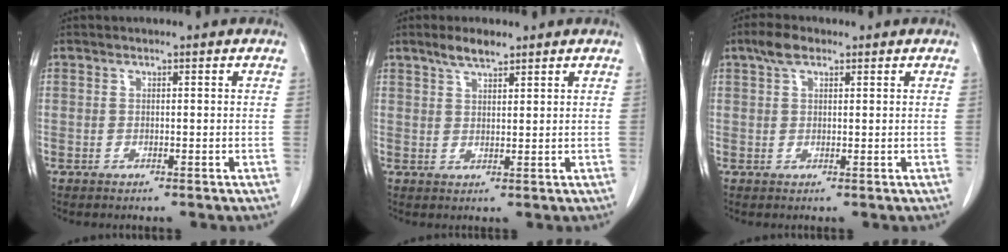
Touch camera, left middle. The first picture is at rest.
{"total": 3.5, "force": [2.8, 0.8, 2.0], "torque": [-0.044, 0.004, 0.053]}
{"total": 3.1, "force": [1.9, 1.4, 1.9], "torque": [-0.042, 0.012, 0.037]}